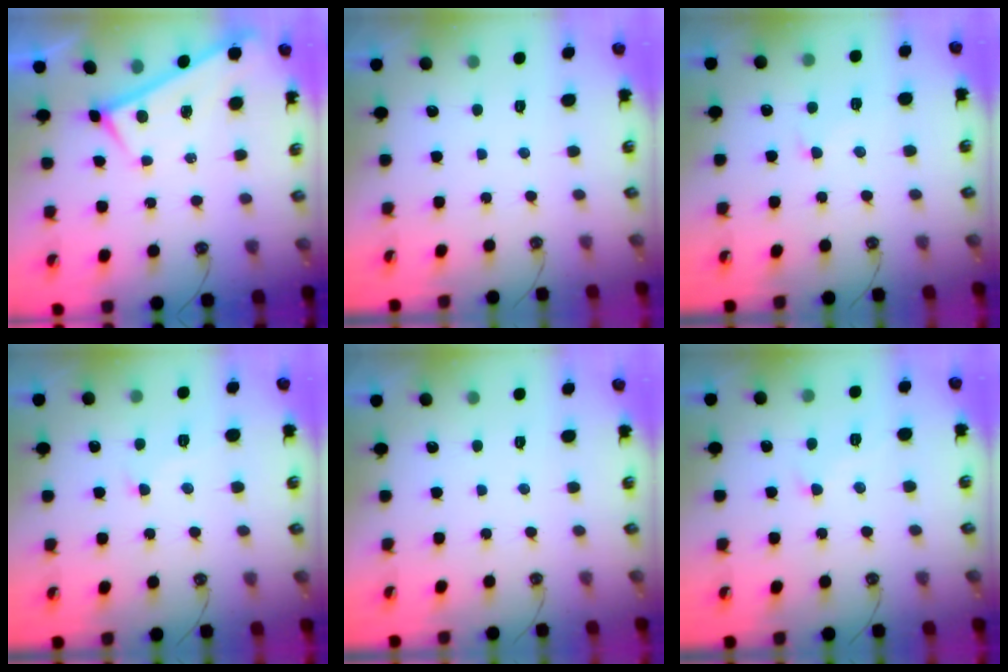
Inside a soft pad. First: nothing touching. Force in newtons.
{"total": 0.0}
{"total": 1.6, "press": 1.4, "slide": 0.8}
{"total": 3.0, "press": 2.9, "slide": 0.7}
{"total": 0.0}
{"total": 3.5, "press": 3.5, "slide": 0.2}